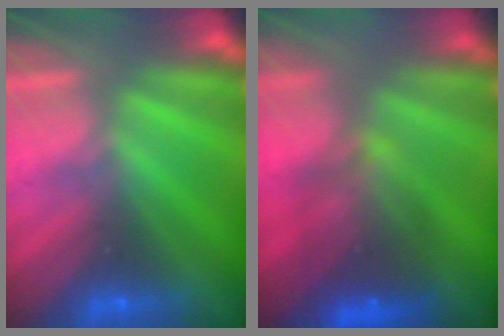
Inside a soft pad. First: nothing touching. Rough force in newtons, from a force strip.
{"total": 7.6}